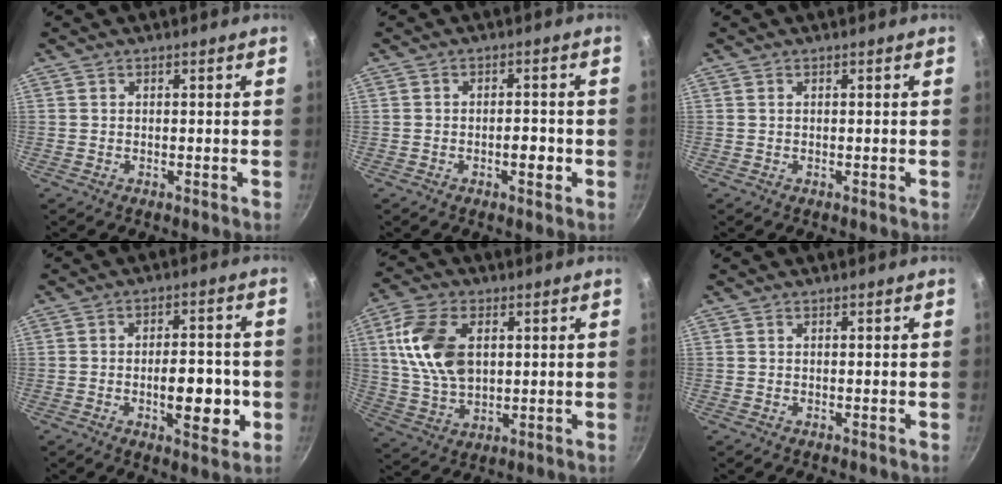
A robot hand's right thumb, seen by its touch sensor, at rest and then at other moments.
{"total": 3.3, "force": [-1.1, 1.6, 2.7], "torque": [-0.027, 0.013, -0.017]}
{"total": 0.0}
{"total": 10.5, "force": [-2.3, 4.8, 9.0], "torque": [-0.103, 0.011, -0.032]}
{"total": 14.1, "force": [3.2, 8.8, 10.5], "torque": [-0.185, -0.006, 0.064]}
{"total": 0.0}